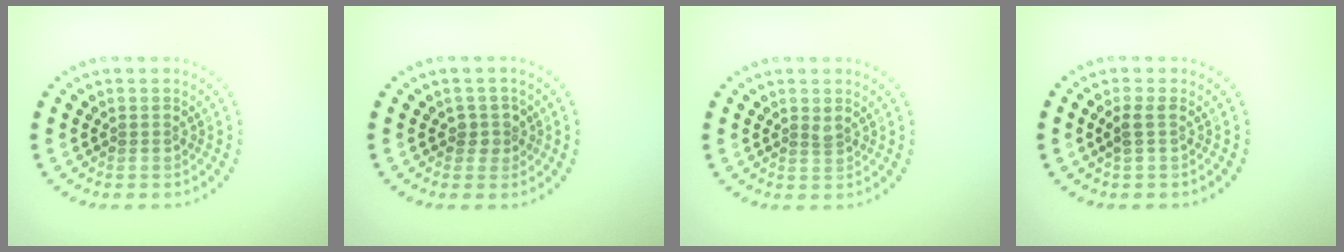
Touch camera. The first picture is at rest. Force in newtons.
{"total": 1.6, "press": 1.3, "slide": 0.9}
{"total": 0.8, "press": 0.5, "slide": 0.5}
{"total": 1.2, "press": 1.0, "slide": 0.6}